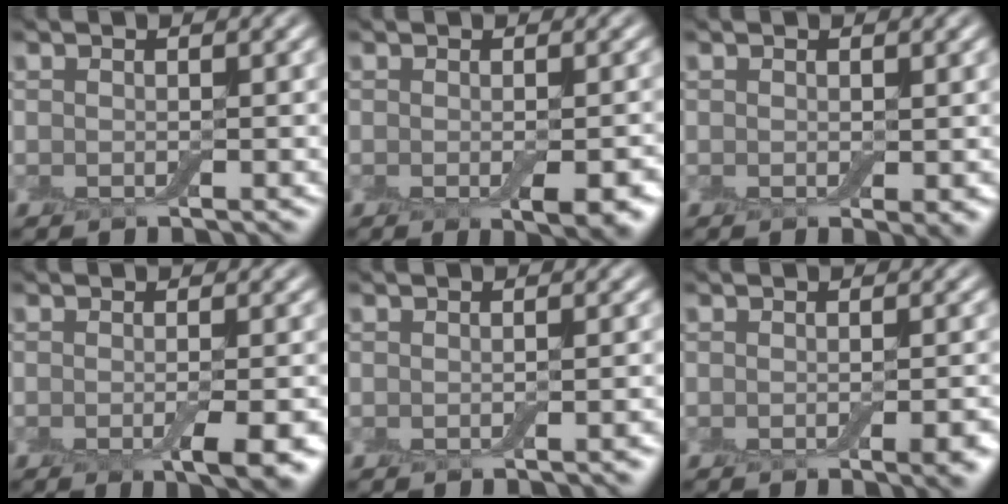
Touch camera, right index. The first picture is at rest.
{"total": 3.5, "force": [-1.1, 0.8, 3.2], "torque": [-0.049, -0.013, -0.008]}
{"total": 1.1, "force": [-0.2, 0.3, 1.1], "torque": [-0.013, -0.006, -0.003]}
{"total": 4.3, "force": [-1.6, 1.0, 3.9], "torque": [-0.057, -0.008, -0.020]}
{"total": 0.8, "force": [-0.4, 0.0, 0.7], "torque": [-0.008, 0.001, -0.003]}
{"total": 2.8, "force": [-1.1, 0.7, 2.5], "torque": [-0.031, -0.003, -0.014]}